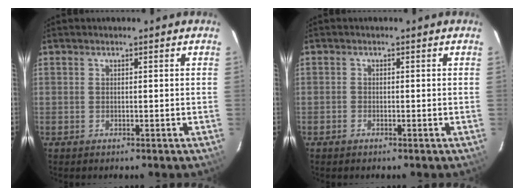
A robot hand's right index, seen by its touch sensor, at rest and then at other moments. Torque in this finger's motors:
{"motor_torque": [0.11, -0.09, 0.06, 0.00]}